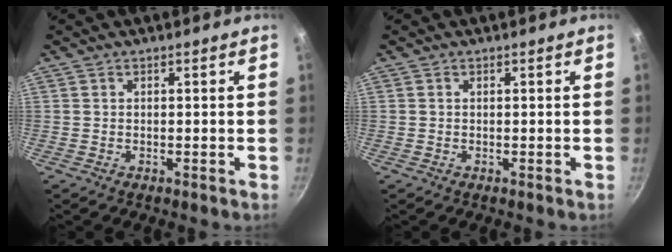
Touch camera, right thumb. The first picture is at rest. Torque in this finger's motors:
{"motor_torque": [0.29, 0.07, 0.03, 0.55, 0.03]}